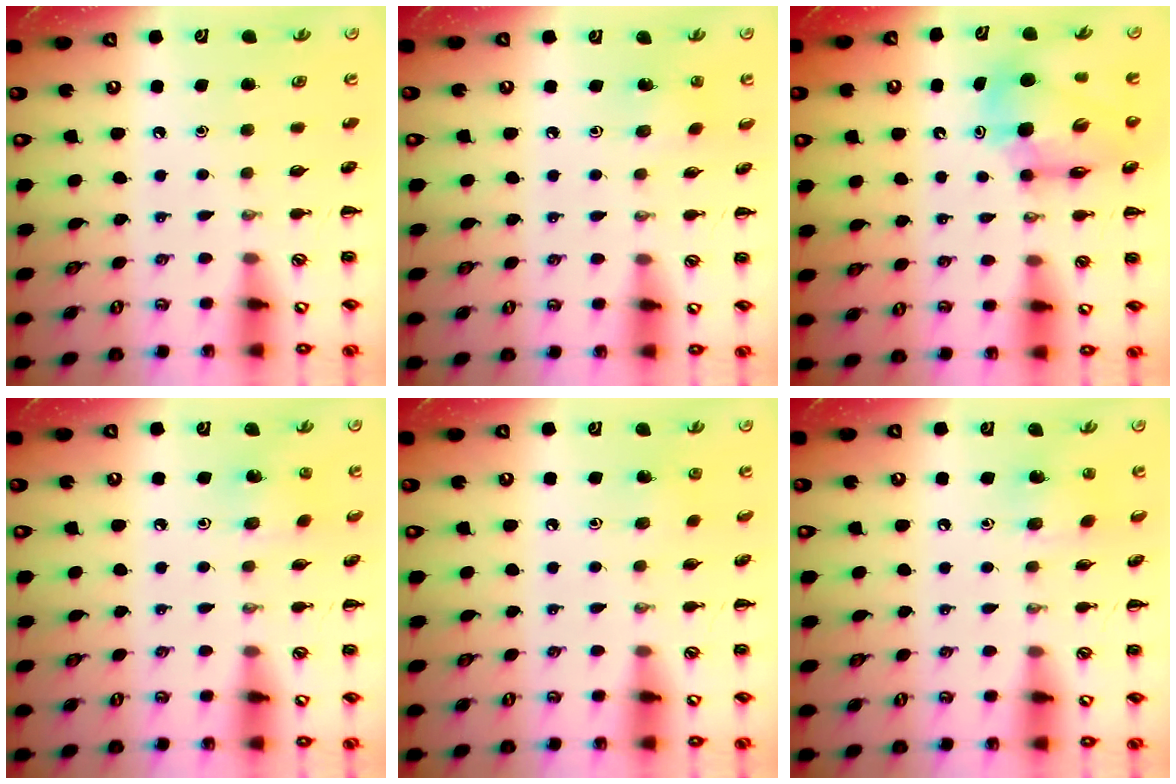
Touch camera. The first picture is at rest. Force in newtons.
{"total": 1.5, "press": 1.4, "slide": 0.6}
{"total": 10.5, "press": 10.0, "slide": 3.2}
{"total": 2.7, "press": 2.6, "slide": 0.7}
{"total": 1.5, "press": 1.4, "slide": 0.5}
{"total": 2.5, "press": 2.5, "slide": 0.6}